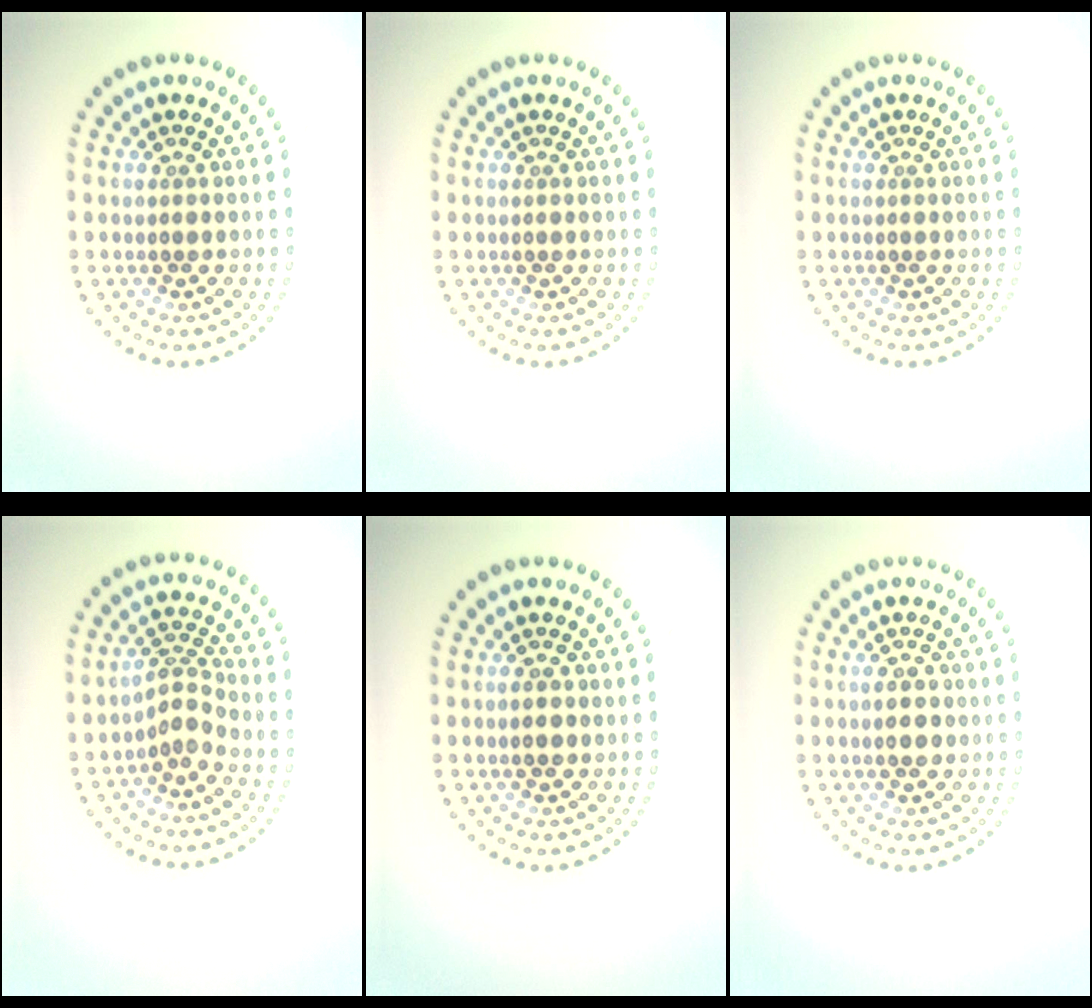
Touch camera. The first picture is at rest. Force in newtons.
{"total": 0.0}
{"total": 0.0}
{"total": 2.3, "press": 1.5, "slide": 1.7}
{"total": 1.0, "press": 1.0, "slide": 0.0}
{"total": 2.5, "press": 2.5, "slide": 0.0}